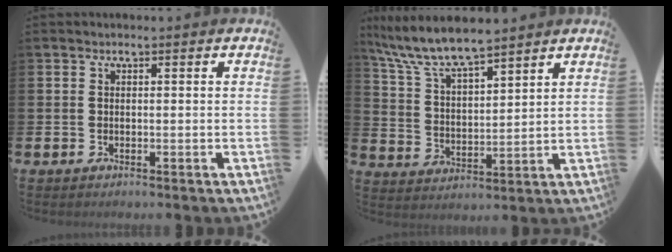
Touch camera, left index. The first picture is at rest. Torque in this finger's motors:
{"motor_torque": [0.51, -0.55, 1.03, 0.21]}